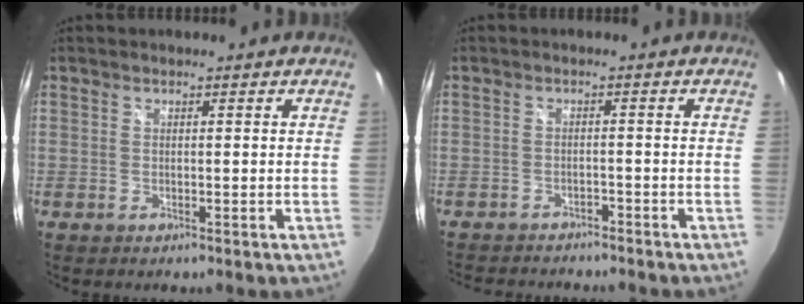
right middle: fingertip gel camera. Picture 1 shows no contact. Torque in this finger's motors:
{"motor_torque": [1.07, -1.07, 0.06, 0.03]}